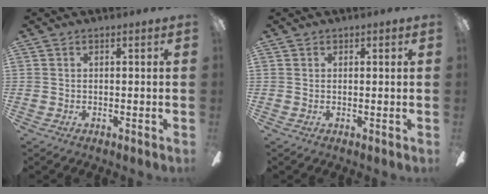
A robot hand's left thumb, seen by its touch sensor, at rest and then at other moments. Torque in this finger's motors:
{"motor_torque": [0.11, 0.00, -0.27, 0.09, -0.02]}